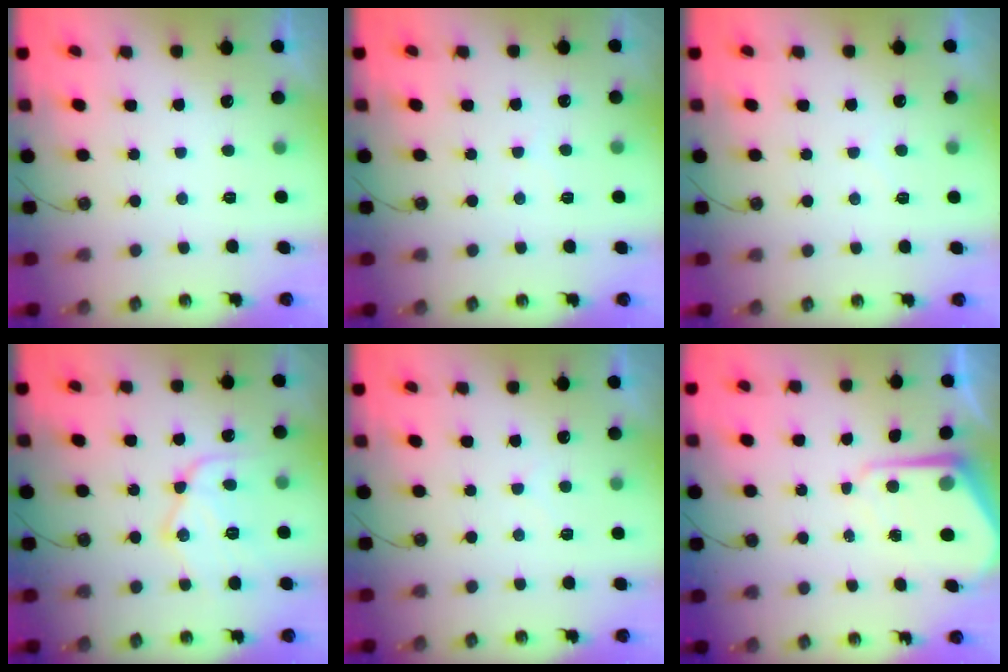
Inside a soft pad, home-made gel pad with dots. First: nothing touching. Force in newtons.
{"total": 2.5, "press": 2.5, "slide": 0.4}
{"total": 4.4, "press": 4.3, "slide": 0.5}
{"total": 14.7, "press": 14.6, "slide": 1.1}
{"total": 4.3, "press": 4.2, "slide": 0.6}
{"total": 6.8, "press": 6.8, "slide": 0.5}